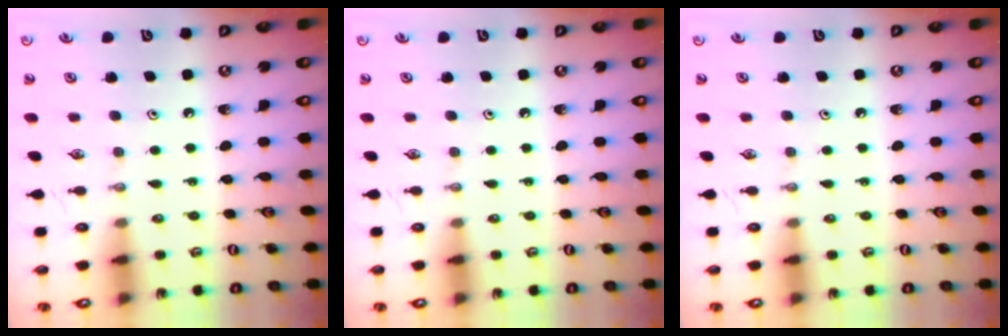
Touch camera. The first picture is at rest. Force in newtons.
{"total": 0.0}
{"total": 0.0}